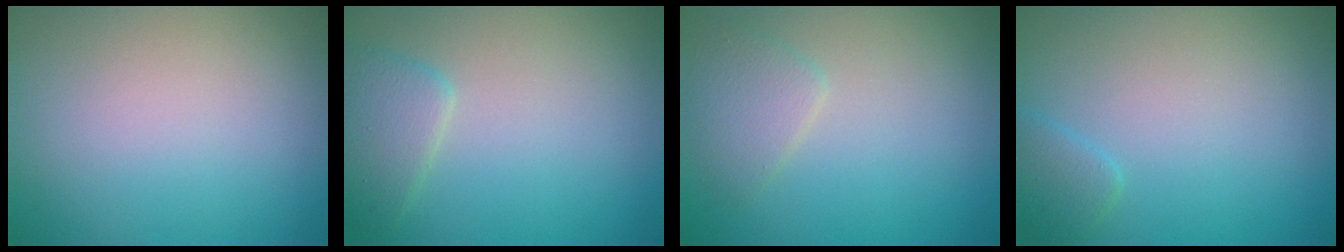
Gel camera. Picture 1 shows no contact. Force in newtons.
{"total": 2.4, "press": 2.4, "slide": 0.1}
{"total": 2.0, "press": 2.0, "slide": 0.1}
{"total": 1.3, "press": 1.2, "slide": 0.1}